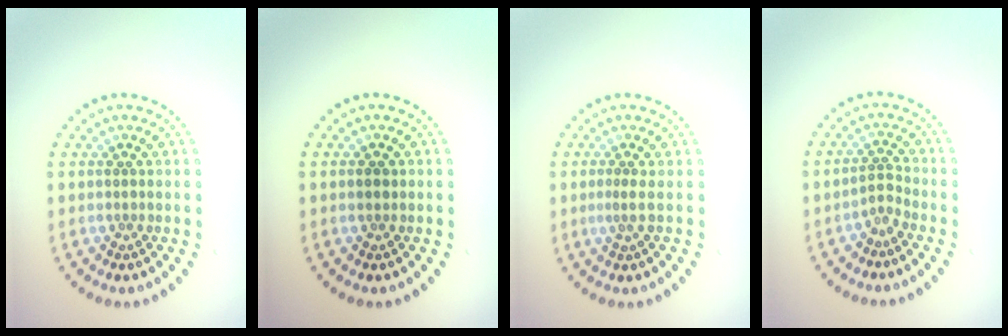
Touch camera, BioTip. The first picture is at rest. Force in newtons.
{"total": 0.8, "press": 0.8, "slide": 0.1}
{"total": 1.1, "press": 0.3, "slide": 1.0}
{"total": 1.6, "press": 1.0, "slide": 1.2}